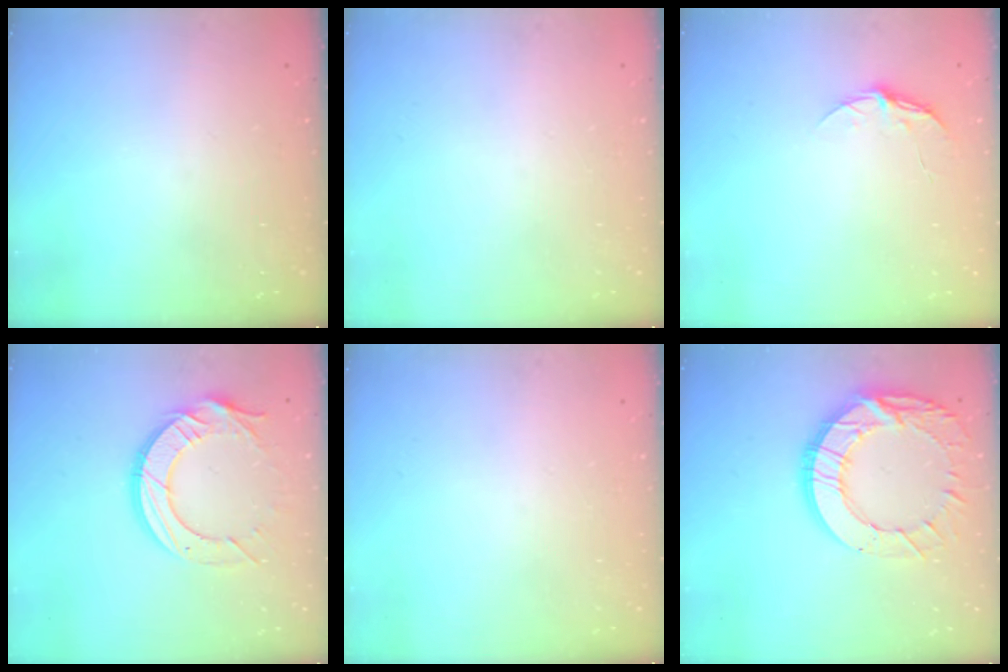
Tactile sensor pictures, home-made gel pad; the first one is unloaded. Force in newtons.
{"total": 0.0}
{"total": 5.5, "press": 5.5, "slide": 0.5}
{"total": 14.3, "press": 14.2, "slide": 1.3}
{"total": 0.0}
{"total": 18.2, "press": 18.1, "slide": 1.6}